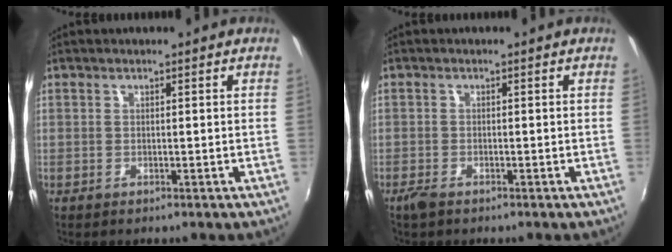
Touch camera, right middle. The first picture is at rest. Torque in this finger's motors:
{"motor_torque": [0.27, -0.28, 0.03, 0.04]}